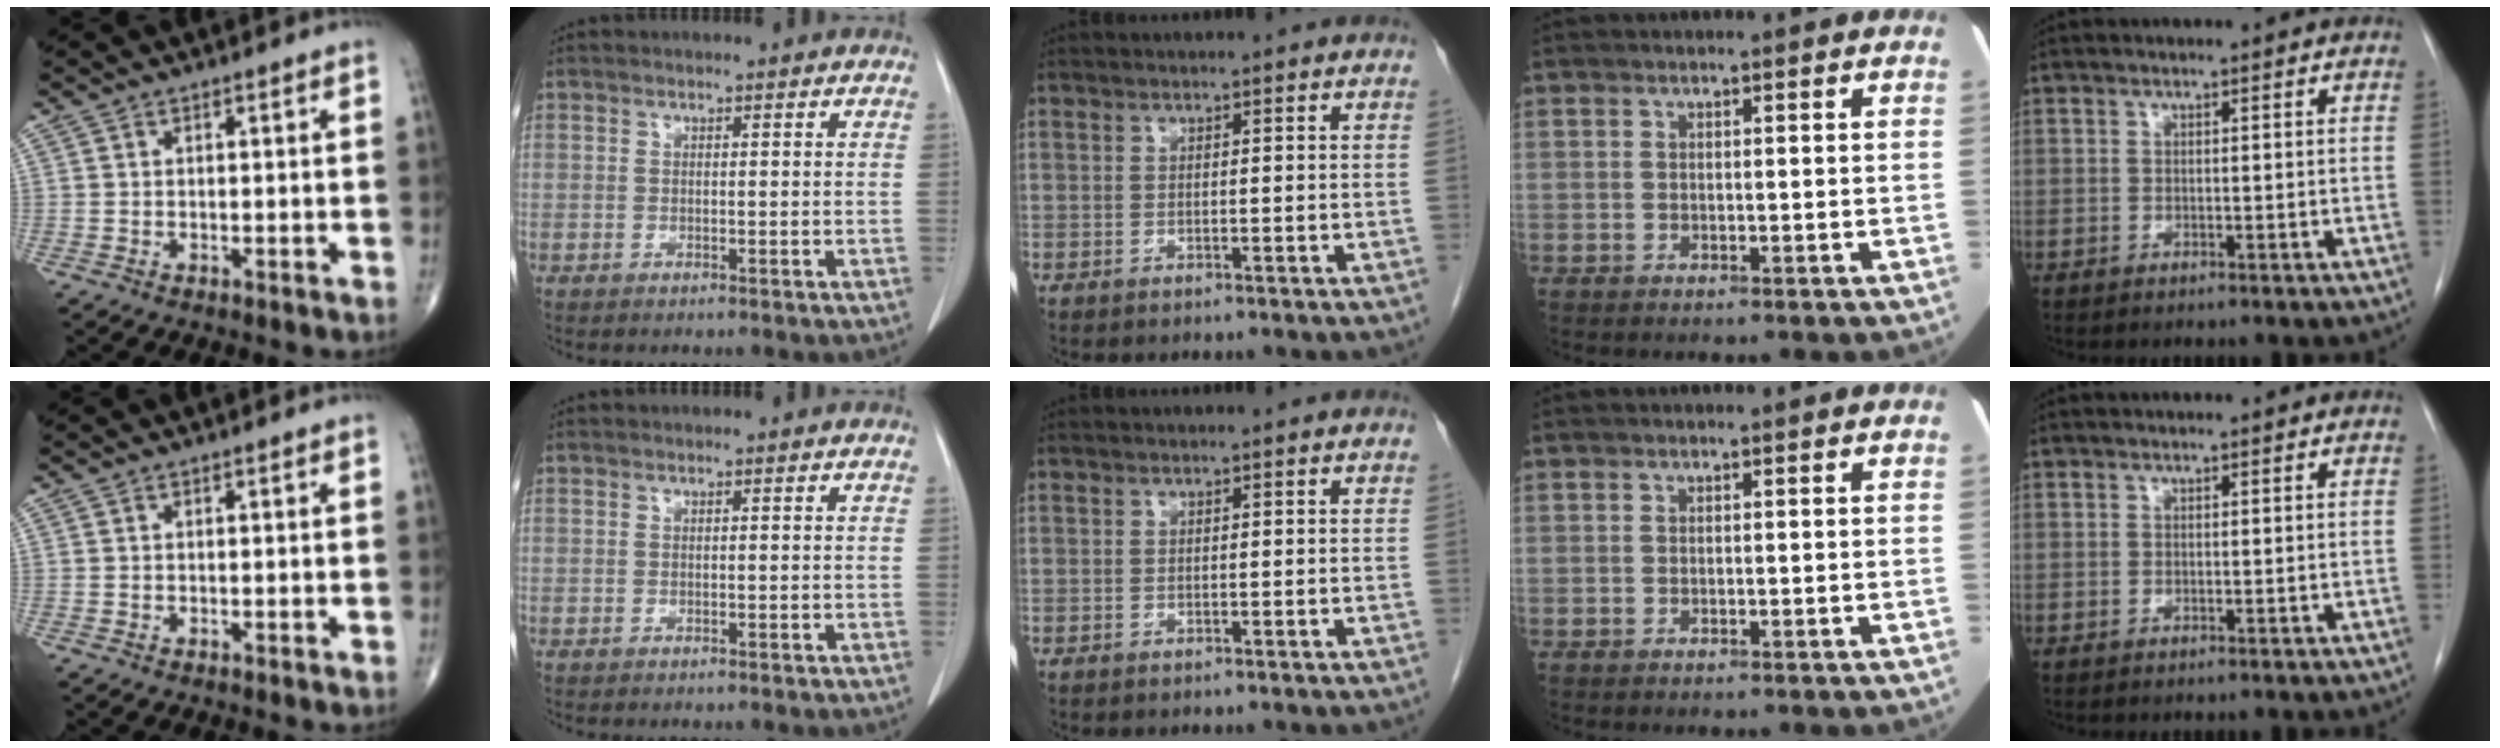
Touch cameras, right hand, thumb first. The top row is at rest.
{}